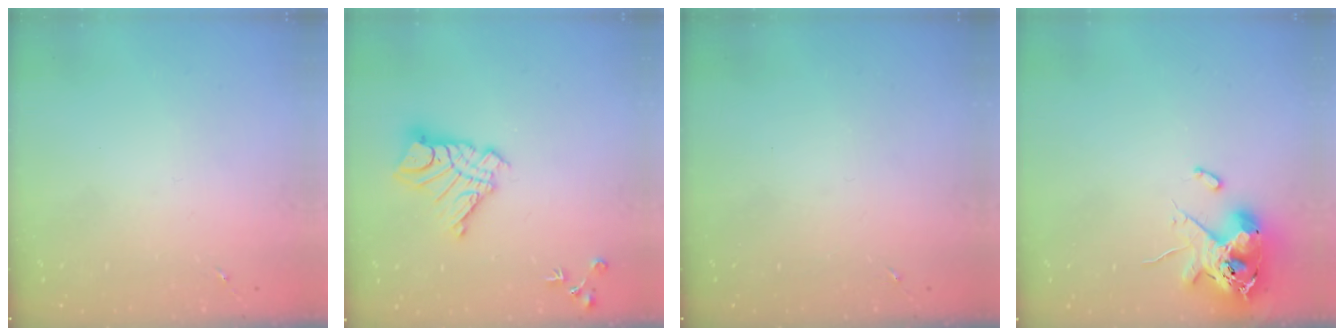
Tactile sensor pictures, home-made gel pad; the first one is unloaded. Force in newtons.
{"total": 13.7, "press": 13.6, "slide": 1.2}
{"total": 0.0}
{"total": 12.5, "press": 12.3, "slide": 2.0}